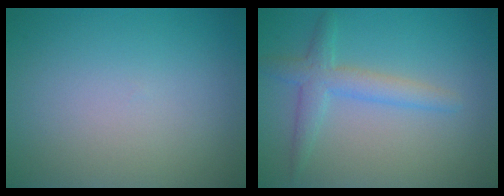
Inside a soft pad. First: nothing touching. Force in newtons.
{"total": 3.0, "press": 3.0, "slide": 0.0}